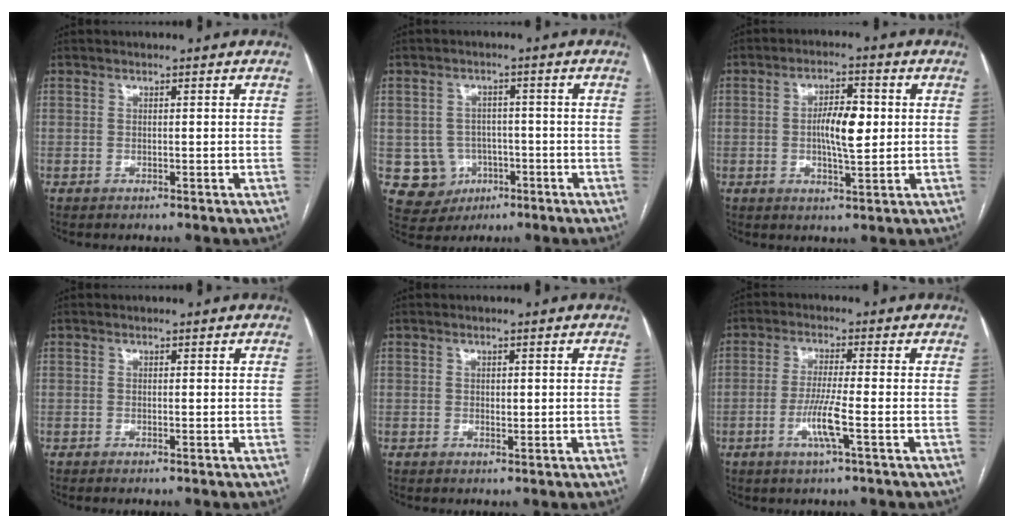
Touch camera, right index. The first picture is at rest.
{"total": 6.6, "force": [-1.7, 6.2, 1.1], "torque": [-0.019, 0.011, -0.015]}
{"total": 6.6, "force": [0.3, 1.9, 6.3], "torque": [-0.113, 0.009, 0.005]}
{"total": 0.0}
{"total": 1.0, "force": [0.1, 0.6, 0.8], "torque": [-0.009, -0.001, 0.002]}
{"total": 5.6, "force": [-2.0, -0.4, 5.2], "torque": [-0.102, -0.012, -0.040]}